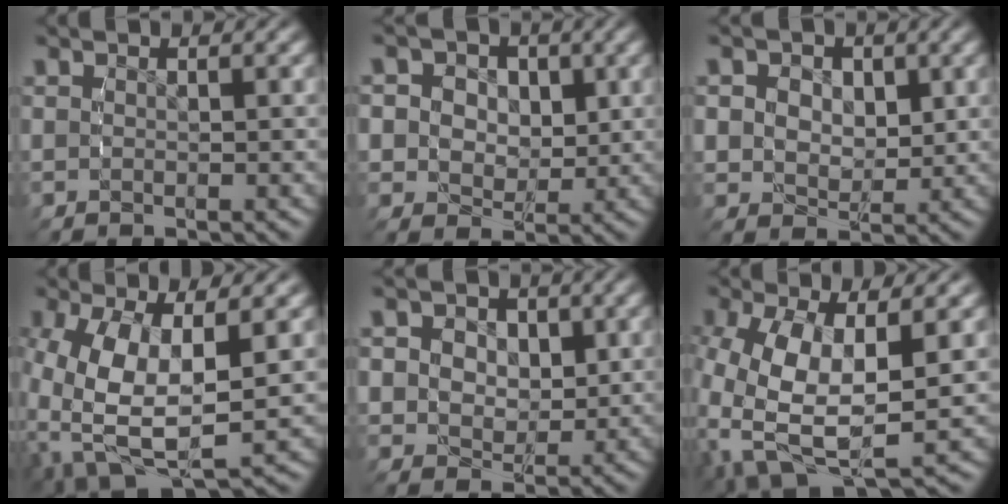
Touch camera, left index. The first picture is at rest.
{"total": 7.5, "force": [0.4, 6.7, 3.3], "torque": [-0.080, -0.023, 0.007]}
{"total": 4.6, "force": [0.8, 3.9, 2.4], "torque": [-0.057, -0.022, 0.022]}
{"total": 10.3, "force": [-1.2, 6.5, 7.9], "torque": [-0.185, -0.054, 0.013]}
{"total": 6.0, "force": [0.7, 5.2, 2.9], "torque": [-0.066, -0.022, 0.015]}
{"total": 10.6, "force": [-1.0, 6.9, 7.9], "torque": [-0.191, -0.057, 0.015]}